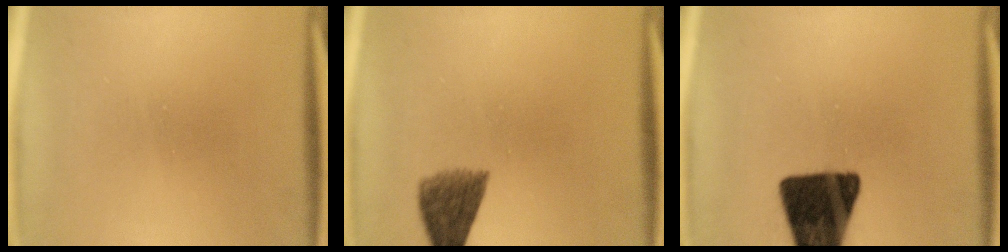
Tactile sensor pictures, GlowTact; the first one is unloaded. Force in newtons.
{"total": 6.0}
{"total": 17.5}